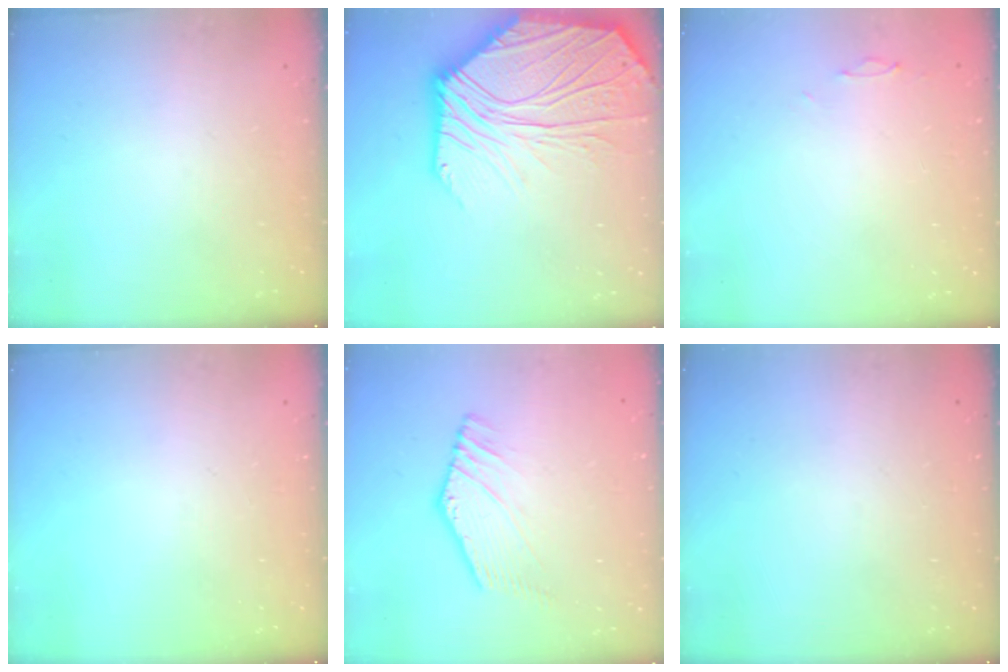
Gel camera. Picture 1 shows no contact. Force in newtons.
{"total": 22.4, "press": 22.2, "slide": 3.3}
{"total": 0.0}
{"total": 0.0}
{"total": 1.0, "press": 0.4, "slide": 0.9}
{"total": 2.8, "press": 2.8, "slide": 0.5}